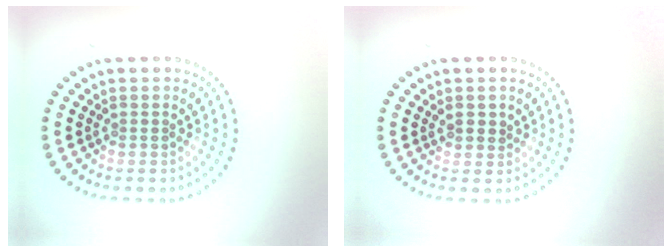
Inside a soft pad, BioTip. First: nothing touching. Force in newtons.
{"total": 0.9, "press": 0.8, "slide": 0.5}